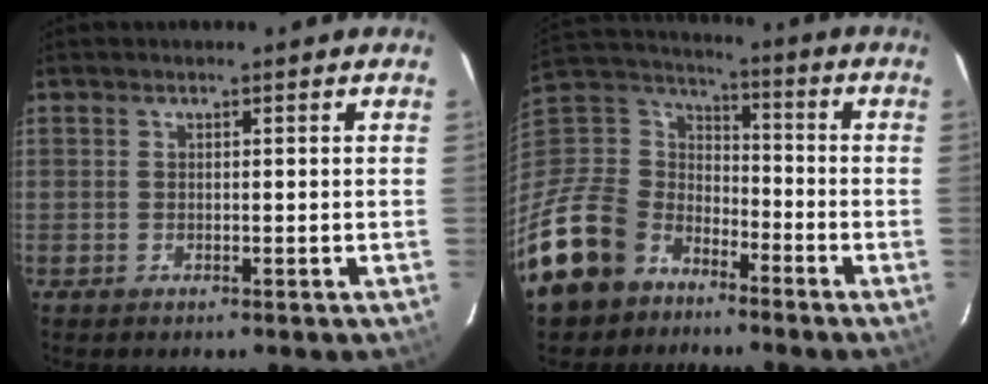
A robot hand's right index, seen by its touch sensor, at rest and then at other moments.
{"total": 19.0, "force": [-12.4, 13.1, 5.9], "torque": [-0.174, 0.031, -0.208]}